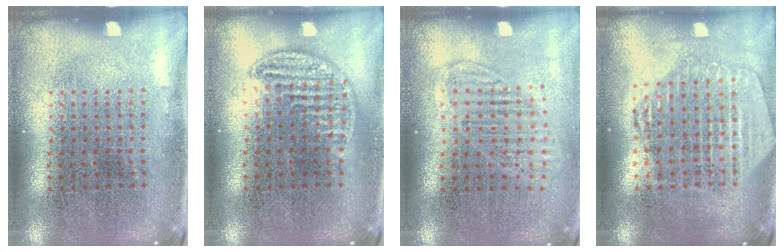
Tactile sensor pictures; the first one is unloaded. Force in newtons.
{"total": 0.8, "press": 0.8, "slide": 0.1}
{"total": 1.4, "press": 1.2, "slide": 0.7}
{"total": 2.2, "press": 2.0, "slide": 1.0}